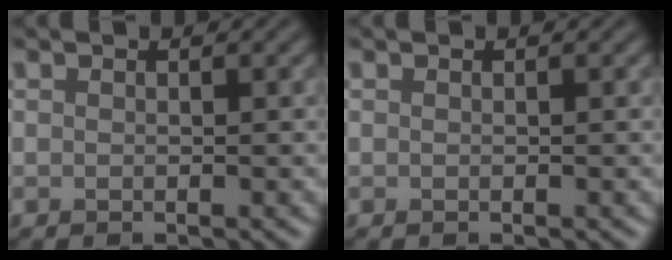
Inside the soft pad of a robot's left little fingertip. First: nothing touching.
{"total": 0.0}